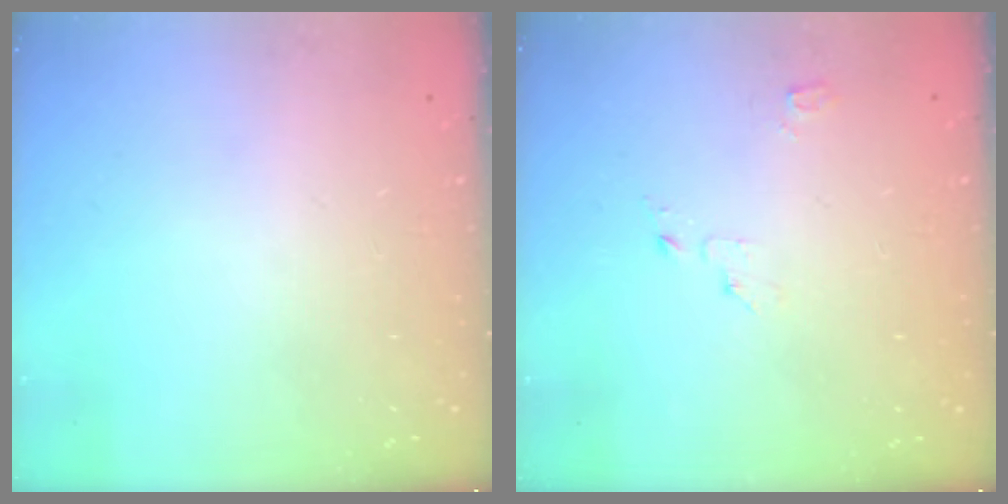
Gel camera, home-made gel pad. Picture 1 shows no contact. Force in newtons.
{"total": 2.4, "press": 2.4, "slide": 0.3}